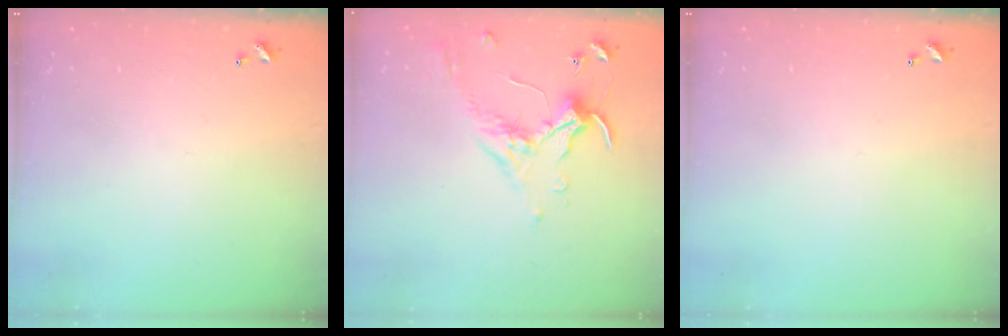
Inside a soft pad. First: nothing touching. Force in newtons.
{"total": 0.7, "press": 0.6, "slide": 0.4}
{"total": 0.0}